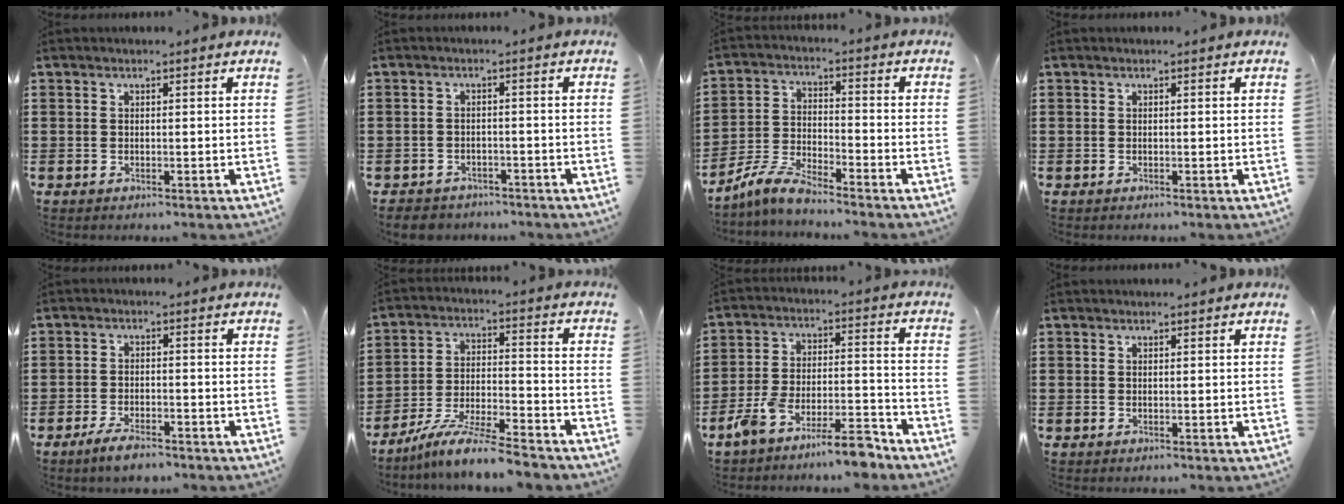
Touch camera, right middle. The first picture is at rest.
{"total": 2.6, "force": [-2.5, 0.7, 0.1], "torque": [-0.007, 0.001, -0.054]}
{"total": 6.4, "force": [-5.7, 0.7, 2.7], "torque": [-0.078, -0.007, -0.117]}
{"total": 0.0}
{"total": 3.6, "force": [-2.9, 0.7, 1.9], "torque": [-0.045, 0.002, -0.060]}
{"total": 8.8, "force": [-8.0, 0.1, 3.7], "torque": [-0.074, 0.005, -0.157]}
{"total": 9.4, "force": [-8.4, 0.7, 4.2], "torque": [-0.068, 0.018, -0.159]}
{"total": 0.0}